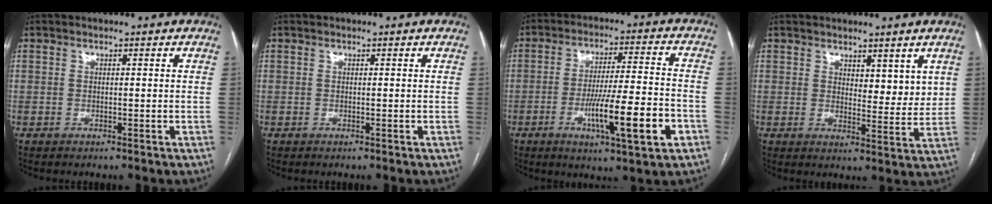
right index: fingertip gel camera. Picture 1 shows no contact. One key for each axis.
{"total": 0.0}
{"total": 13.1, "fx": -4.7, "fy": 0.9, "fz": 12.1, "tx": -0.201, "ty": -0.007, "tz": -0.072}
{"total": 5.0, "fx": 3.0, "fy": 2.4, "fz": 3.3, "tx": -0.037, "ty": -0.014, "tz": 0.047}